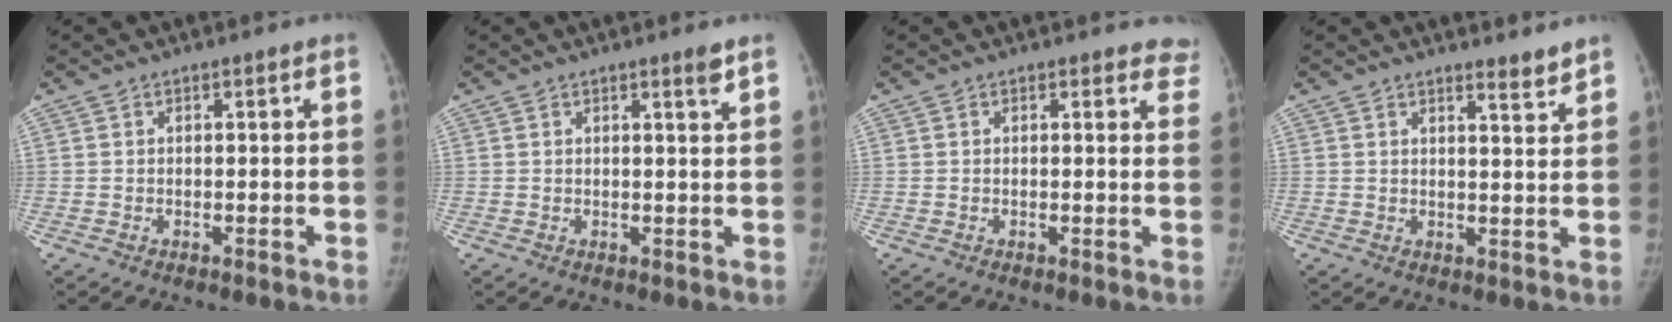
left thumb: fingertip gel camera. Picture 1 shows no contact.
{"total": 1.8, "force": [1.3, 0.0, 1.3], "torque": [-0.015, -0.011, 0.019]}
{"total": 4.3, "force": [3.8, 2.0, 0.5], "torque": [0.037, -0.016, 0.016]}
{"total": 3.2, "force": [2.9, 0.4, 1.2], "torque": [-0.010, -0.029, 0.039]}